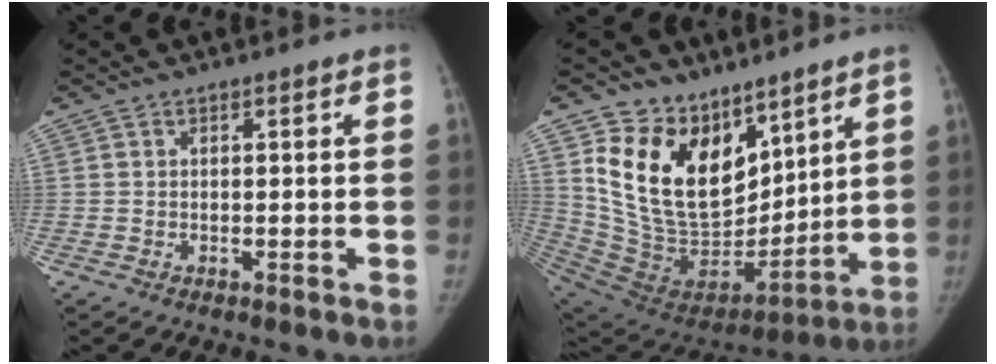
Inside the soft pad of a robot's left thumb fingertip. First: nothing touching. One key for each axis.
{"total": 20.8, "fx": 11.7, "fy": 13.4, "fz": 10.9, "tx": -0.146, "ty": -0.069, "tz": 0.235}